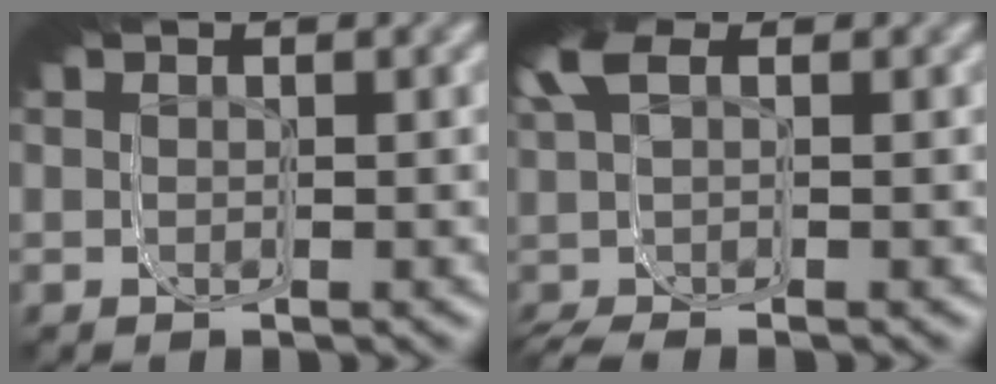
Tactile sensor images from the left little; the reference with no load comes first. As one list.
[{"total": 3.2, "force": [0.8, 1.6, 2.6], "torque": [-0.051, 0.020, 0.004]}]